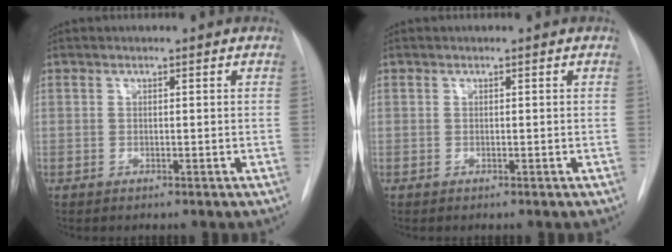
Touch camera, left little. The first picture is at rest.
{"total": 0.0}